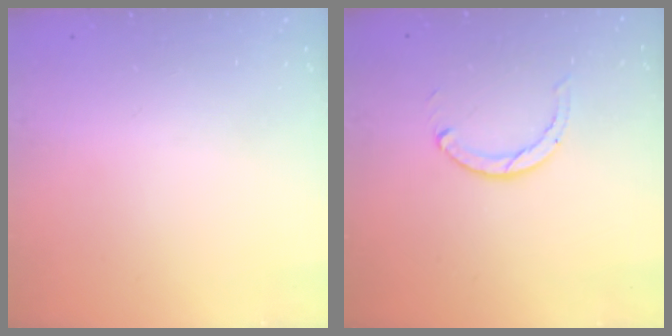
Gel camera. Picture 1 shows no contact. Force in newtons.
{"total": 1.9, "press": 1.9, "slide": 0.2}